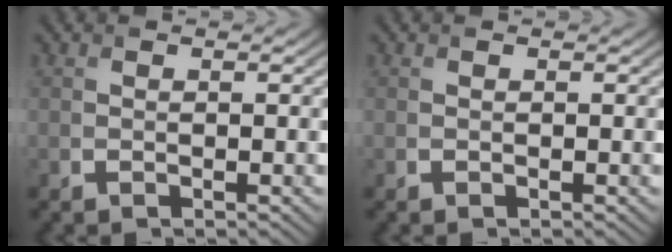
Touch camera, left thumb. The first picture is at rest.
{"total": 0.0}